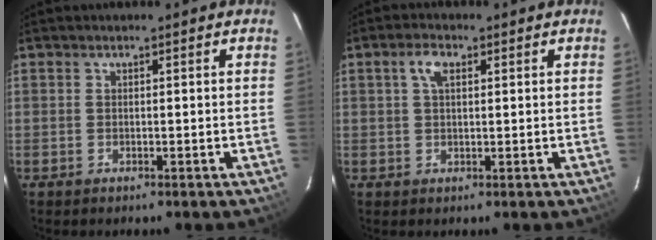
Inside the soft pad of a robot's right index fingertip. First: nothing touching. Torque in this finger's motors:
{"motor_torque": [0.05, -0.04, 0.15, 0.05]}